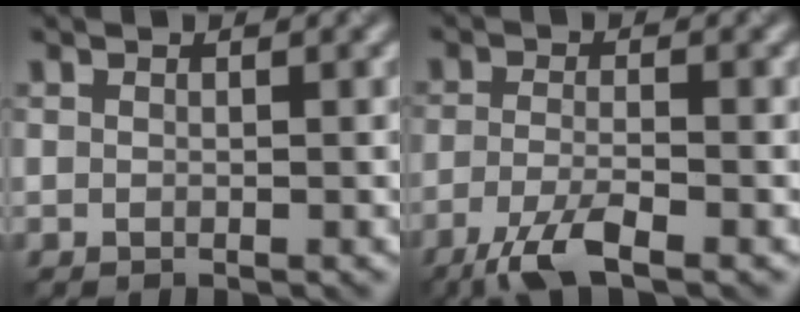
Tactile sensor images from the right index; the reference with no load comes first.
{"total": 4.4, "force": [-3.1, 0.8, 3.0], "torque": [-0.069, -0.001, -0.065]}